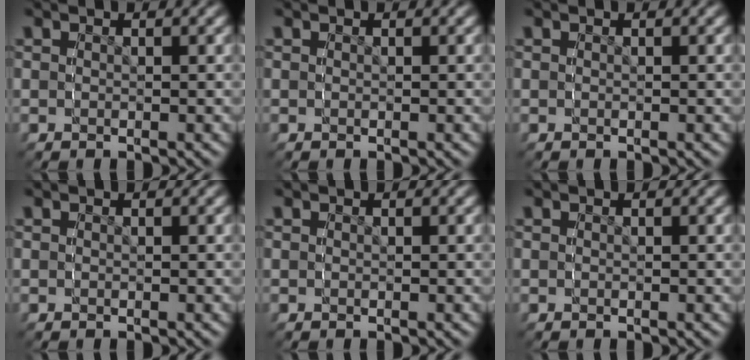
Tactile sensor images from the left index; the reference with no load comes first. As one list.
[{"total": 0.0}, {"total": 0.0}, {"total": 0.0}, {"total": 0.0}, {"total": 0.0}]